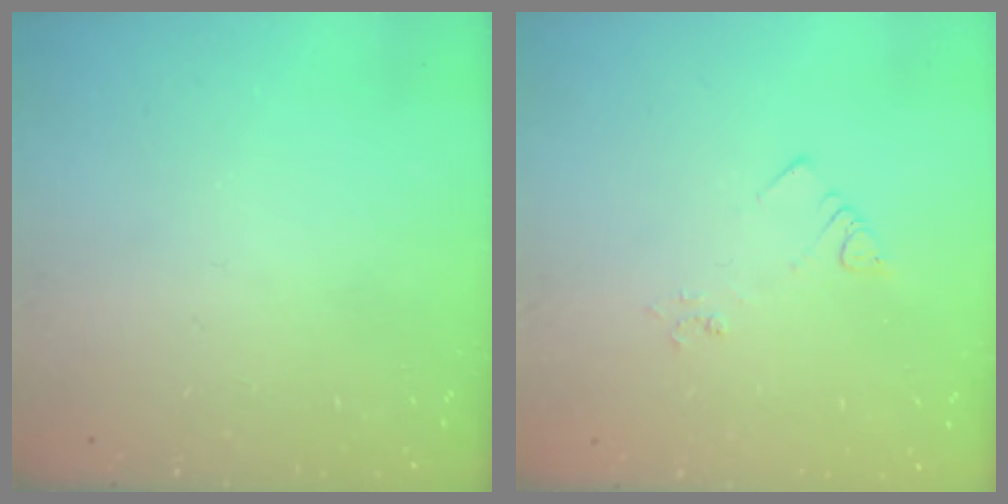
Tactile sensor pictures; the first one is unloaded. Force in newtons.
{"total": 2.4, "press": 2.4, "slide": 0.4}